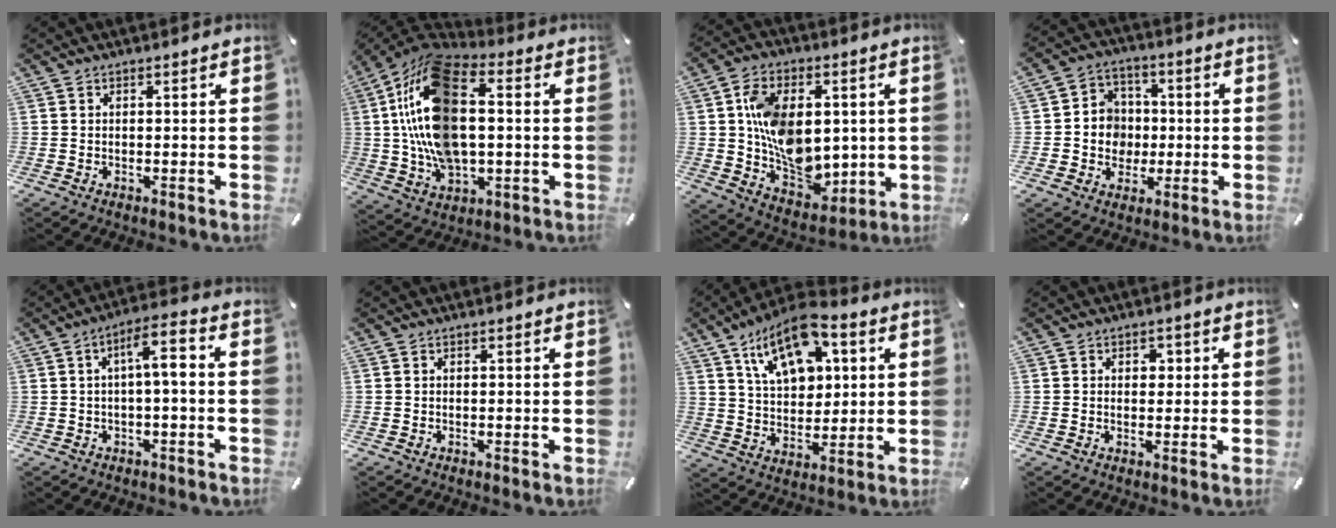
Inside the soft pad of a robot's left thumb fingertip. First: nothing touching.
{"total": 20.5, "force": [2.0, 12.2, 16.4], "torque": [-0.350, 0.001, 0.031]}
{"total": 15.4, "force": [1.8, 11.4, 10.2], "torque": [-0.173, 0.007, 0.046]}
{"total": 7.9, "force": [-1.1, 7.6, 1.5], "torque": [-0.033, 0.008, -0.016]}
{"total": 7.4, "force": [0.2, 2.4, 7.0], "torque": [-0.121, 0.012, 0.000]}
{"total": 0.0}
{"total": 14.5, "force": [8.0, 8.6, 8.5], "torque": [-0.140, -0.026, 0.145]}
{"total": 2.1, "force": [0.4, 1.8, 1.0], "torque": [0.002, -0.002, -0.002]}